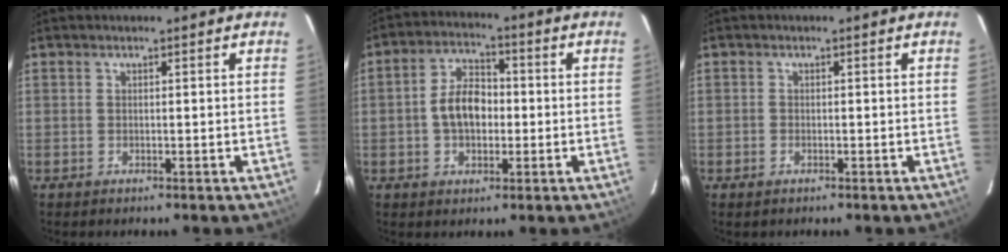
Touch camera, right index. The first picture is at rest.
{"total": 7.4, "force": [-0.9, 4.8, 5.7], "torque": [-0.107, 0.020, -0.012]}
{"total": 1.3, "force": [-0.8, 1.0, 0.2], "torque": [-0.005, 0.001, -0.012]}